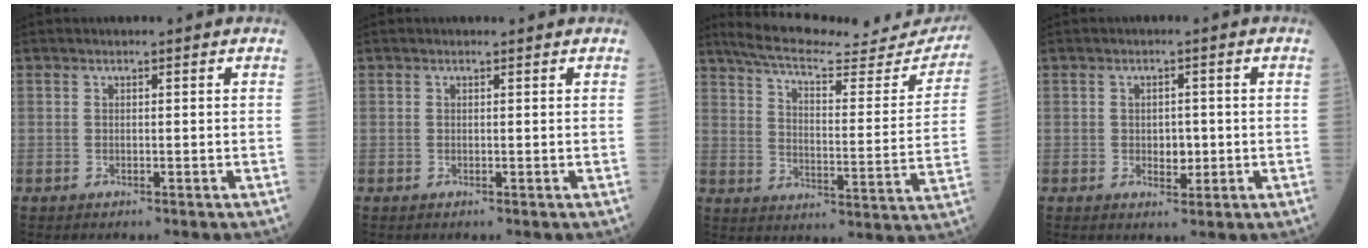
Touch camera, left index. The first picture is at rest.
{"total": 1.0, "force": [1.0, 0.1, 0.3], "torque": [-0.005, 0.009, 0.012]}
{"total": 24.8, "force": [22.8, 4.4, 8.4], "torque": [-0.127, -0.051, 0.291]}
{"total": 2.4, "force": [-0.4, 1.5, 1.8], "torque": [-0.022, -0.003, -0.004]}